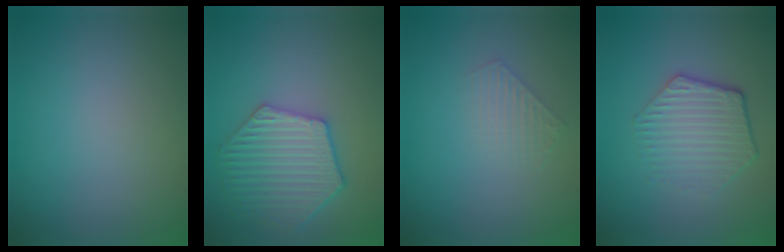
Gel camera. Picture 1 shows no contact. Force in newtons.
{"total": 5.4, "press": 4.9, "slide": 2.3}
{"total": 1.5, "press": 1.5, "slide": 0.3}
{"total": 4.5, "press": 3.3, "slide": 3.0}